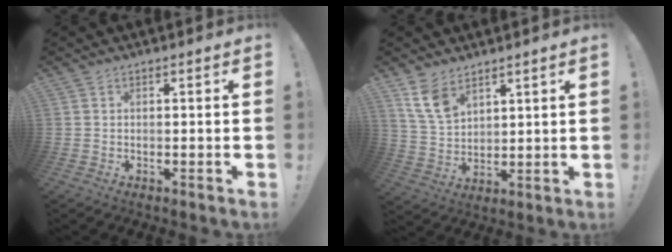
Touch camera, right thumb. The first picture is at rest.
{"total": 9.2, "force": [6.3, 5.2, 4.3], "torque": [-0.083, -0.030, 0.126]}